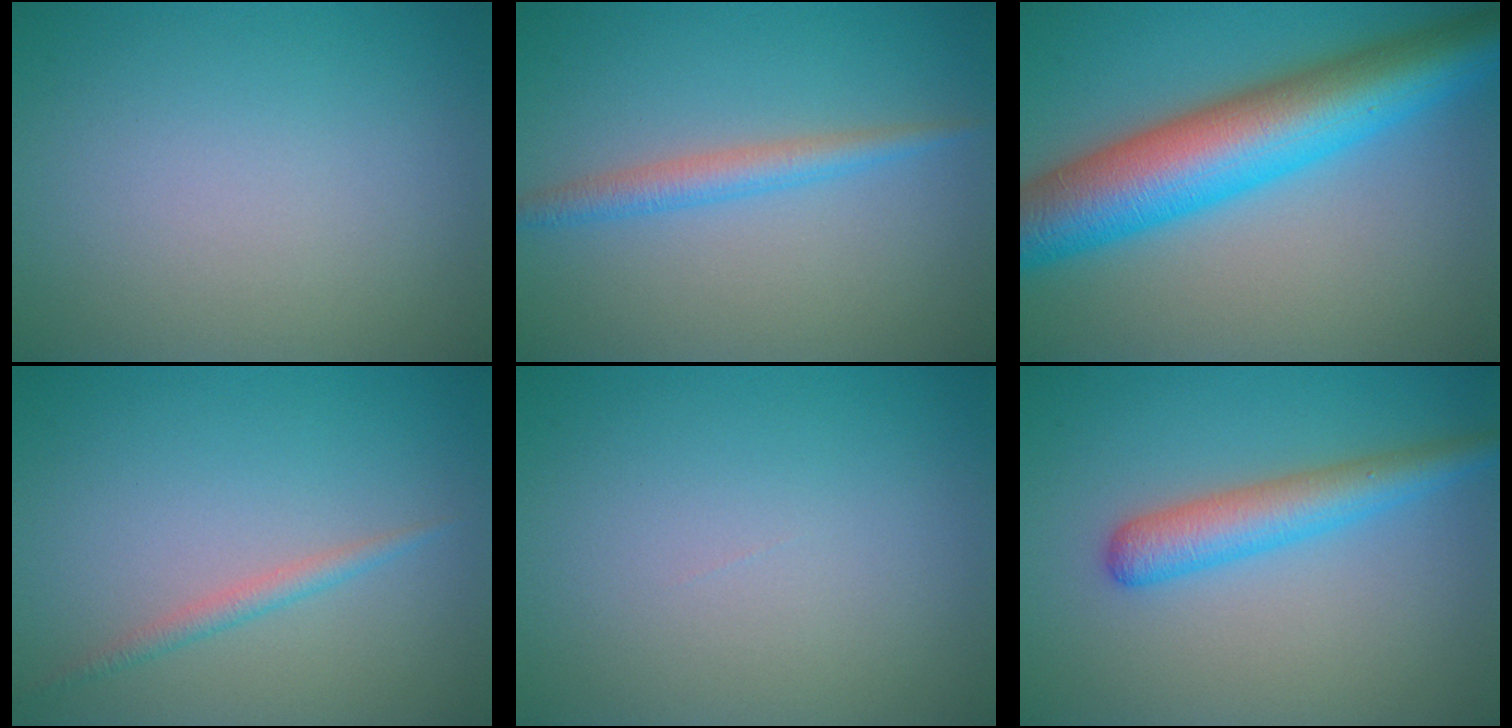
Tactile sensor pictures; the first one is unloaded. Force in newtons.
{"total": 2.3, "press": 2.3, "slide": 0.1}
{"total": 11.6, "press": 11.6, "slide": 0.1}
{"total": 1.3, "press": 1.3, "slide": 0.1}
{"total": 0.0}
{"total": 3.9, "press": 3.9, "slide": 0.1}